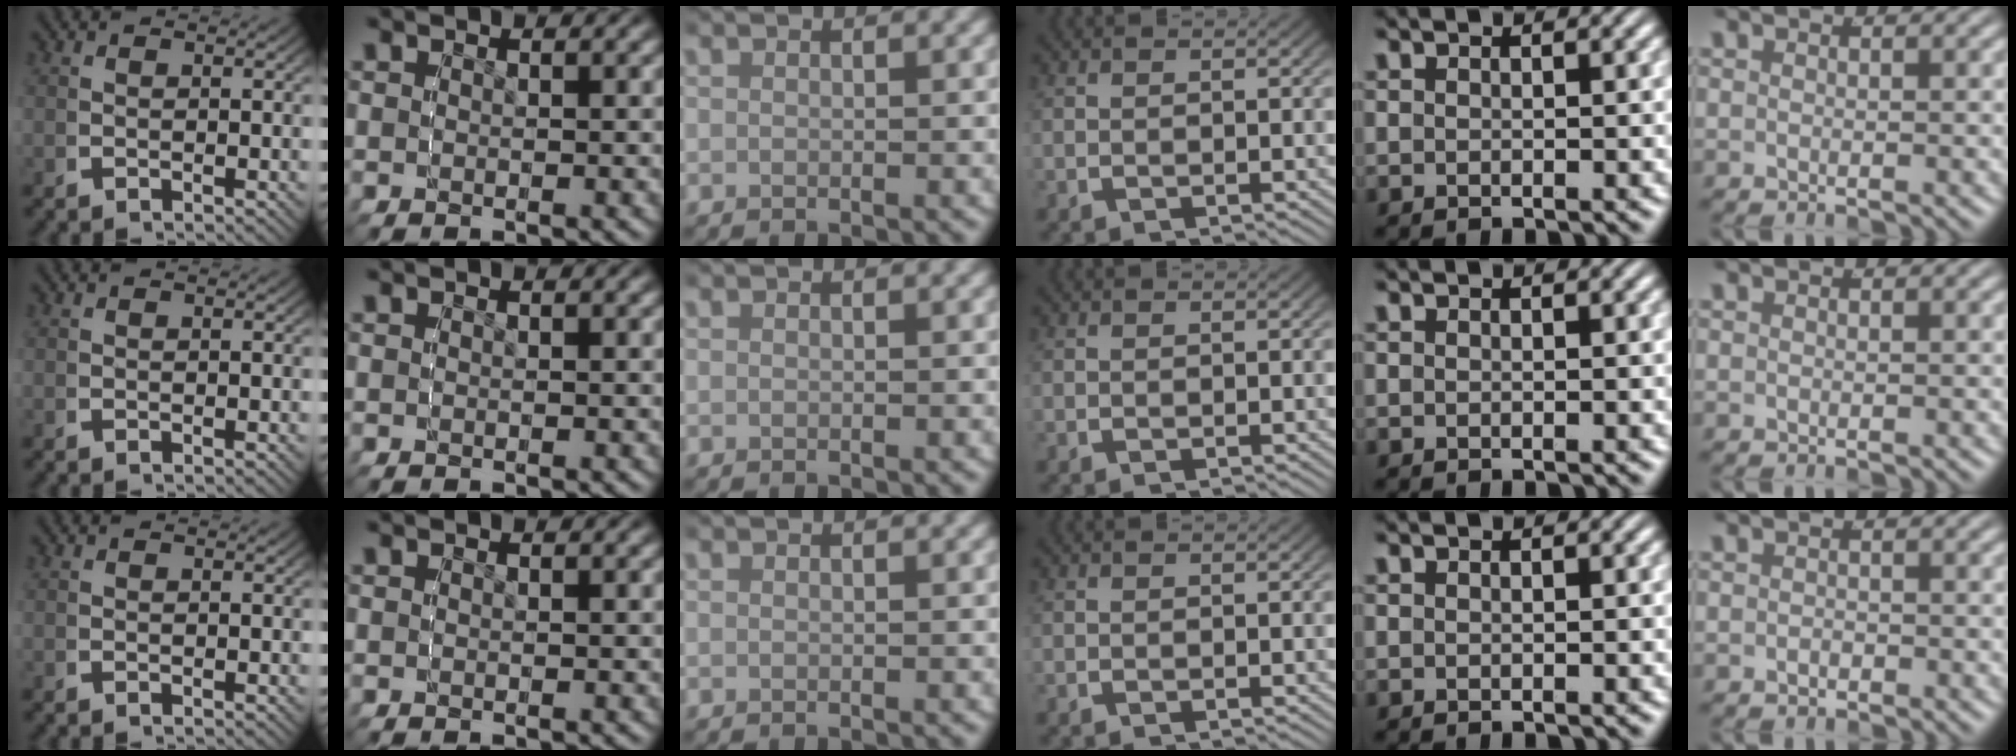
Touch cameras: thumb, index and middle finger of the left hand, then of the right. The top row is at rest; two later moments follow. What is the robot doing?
{"motion": "grasp_and_lifting", "object": "sponge"}